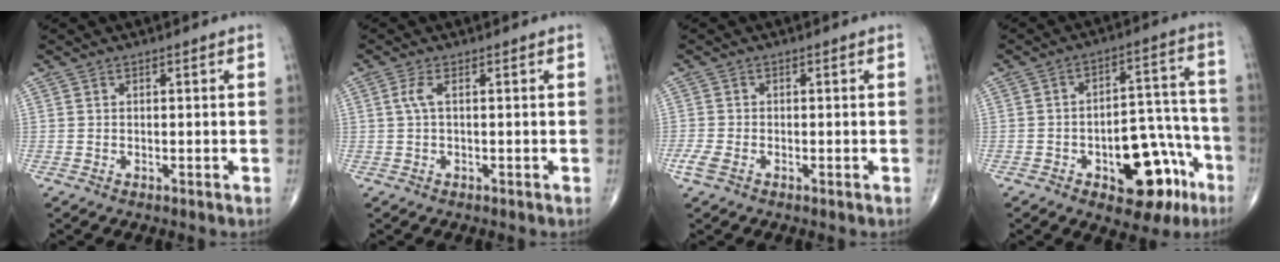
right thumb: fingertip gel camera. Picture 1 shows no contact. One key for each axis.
{"total": 2.0, "fx": 0.3, "fy": 0.5, "fz": 2.0, "tx": -0.057, "ty": 0.005, "tz": 0.007}
{"total": 2.5, "fx": -1.3, "fy": 1.2, "fz": 1.7, "tx": -0.049, "ty": -0.001, "tz": -0.029}
{"total": 15.9, "fx": -7.1, "fy": 8.1, "fz": 11.6, "tx": -0.108, "ty": 0.060, "tz": -0.088}